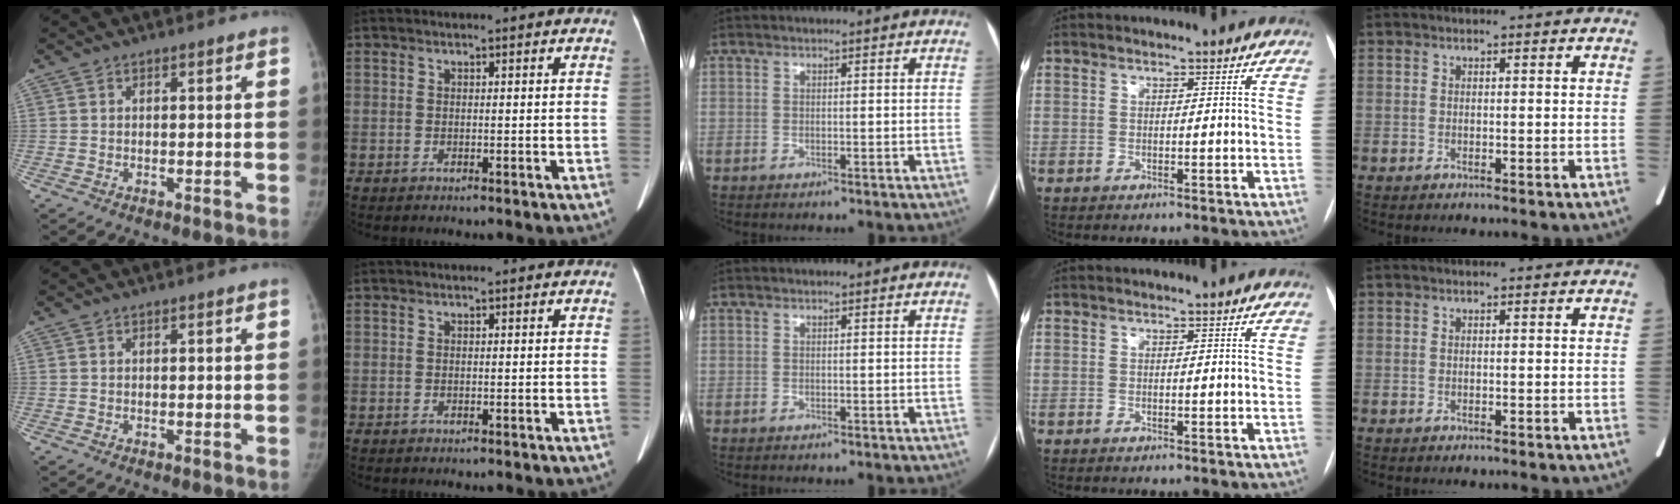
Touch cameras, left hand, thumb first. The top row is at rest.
{}